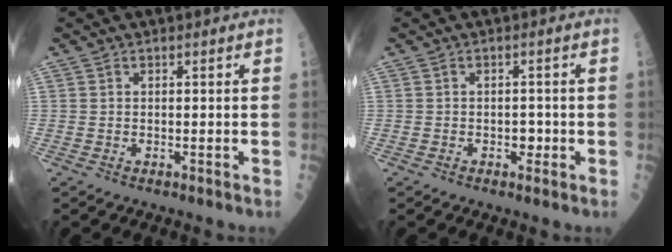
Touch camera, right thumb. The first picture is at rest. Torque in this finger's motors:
{"motor_torque": [0.48, 0.38, 0.13, 0.20, 0.00]}